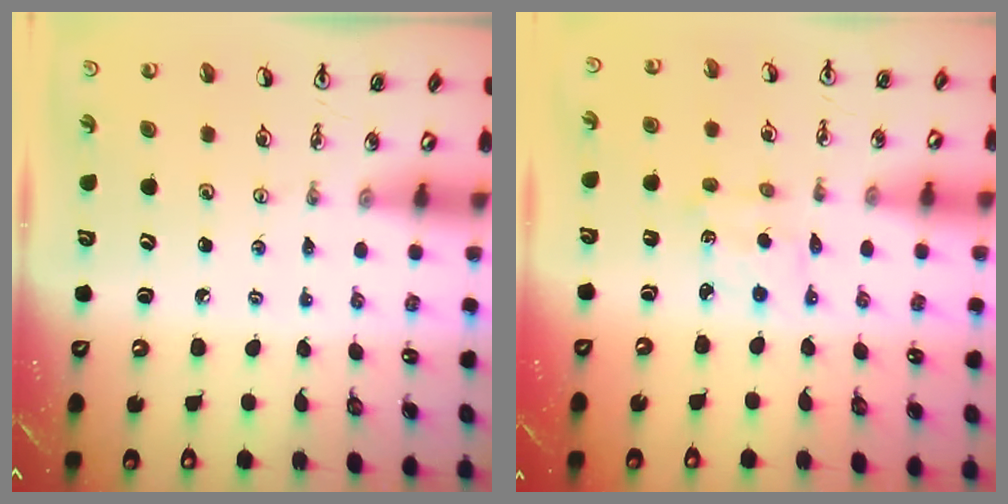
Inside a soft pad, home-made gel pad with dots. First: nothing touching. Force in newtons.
{"total": 3.0, "press": 2.9, "slide": 0.6}